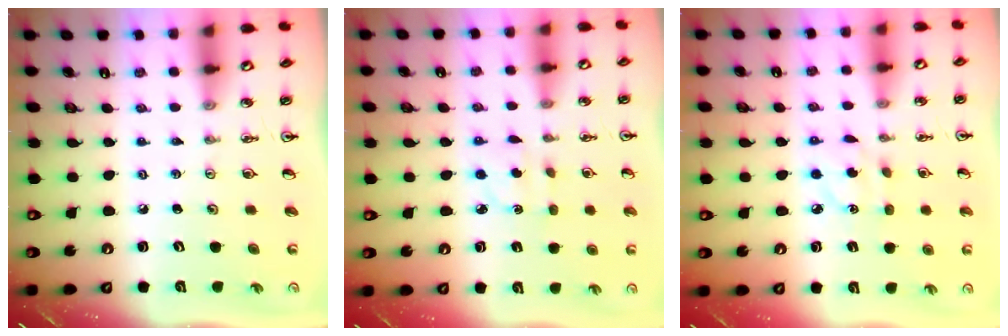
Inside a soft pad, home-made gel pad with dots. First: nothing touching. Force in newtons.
{"total": 2.4, "press": 2.2, "slide": 0.8}
{"total": 3.7, "press": 3.7, "slide": 0.3}